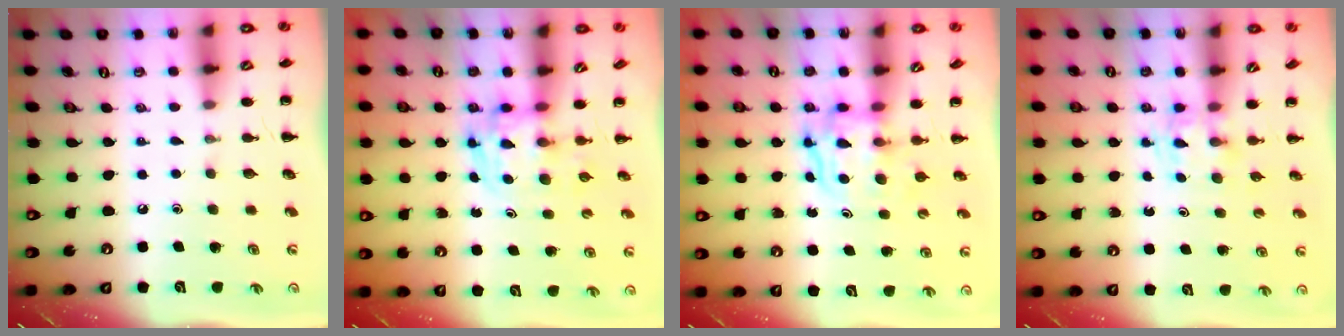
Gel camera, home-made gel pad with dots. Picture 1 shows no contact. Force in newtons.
{"total": 3.7, "press": 3.7, "slide": 0.6}
{"total": 3.6, "press": 3.5, "slide": 0.3}
{"total": 2.8, "press": 2.6, "slide": 1.1}